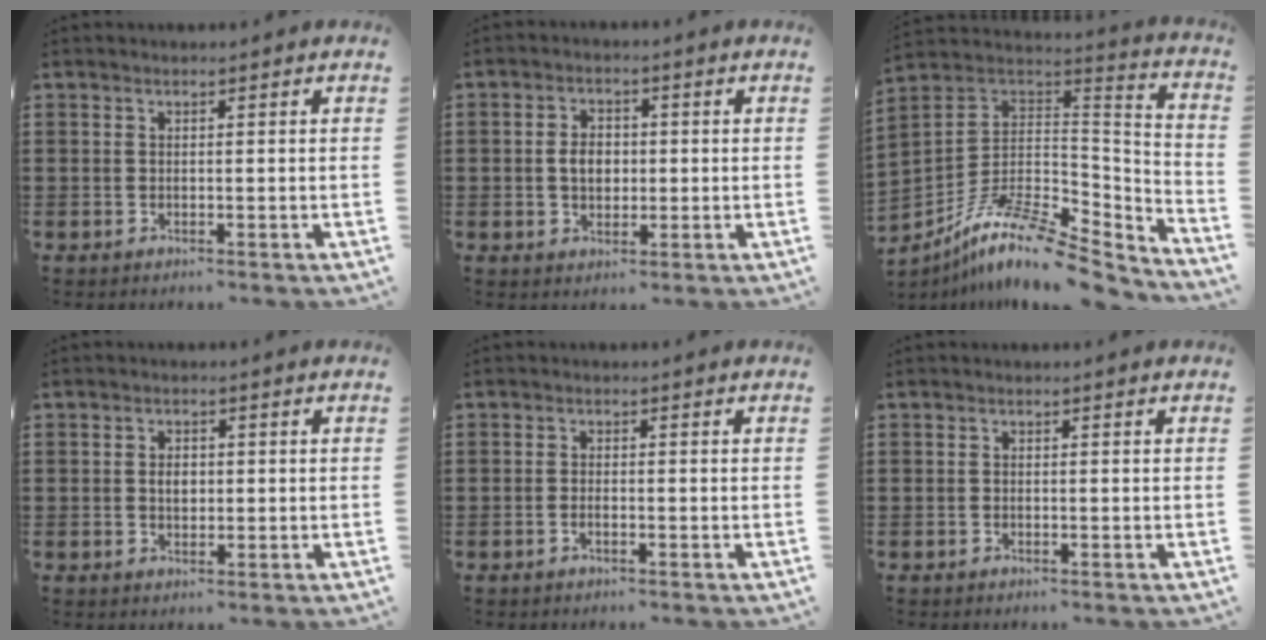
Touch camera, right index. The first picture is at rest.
{"total": 3.7, "force": [-0.1, 2.6, 2.7], "torque": [-0.049, 0.006, -0.006]}
{"total": 13.0, "force": [-8.9, 4.3, 8.3], "torque": [-0.157, 0.021, -0.167]}
{"total": 2.3, "force": [0.2, 1.4, 1.8], "torque": [-0.037, 0.006, 0.002]}
{"total": 0.8, "force": [-0.5, 0.0, 0.7], "torque": [-0.015, -0.008, -0.006]}
{"total": 0.0}